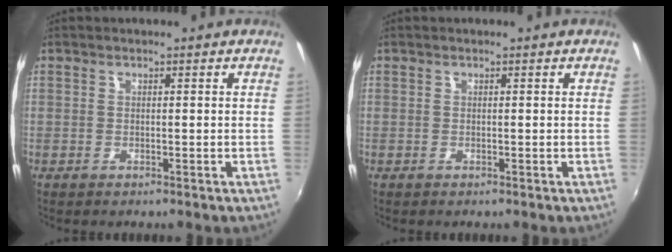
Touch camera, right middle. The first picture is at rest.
{"total": 0.0}